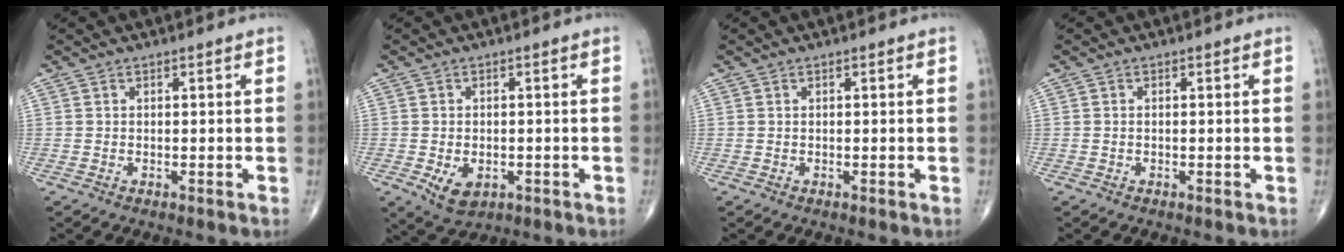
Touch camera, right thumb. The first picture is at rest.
{"total": 5.2, "force": [-1.6, 3.4, 3.6], "torque": [-0.053, 0.000, -0.014]}
{"total": 0.0}
{"total": 0.0}